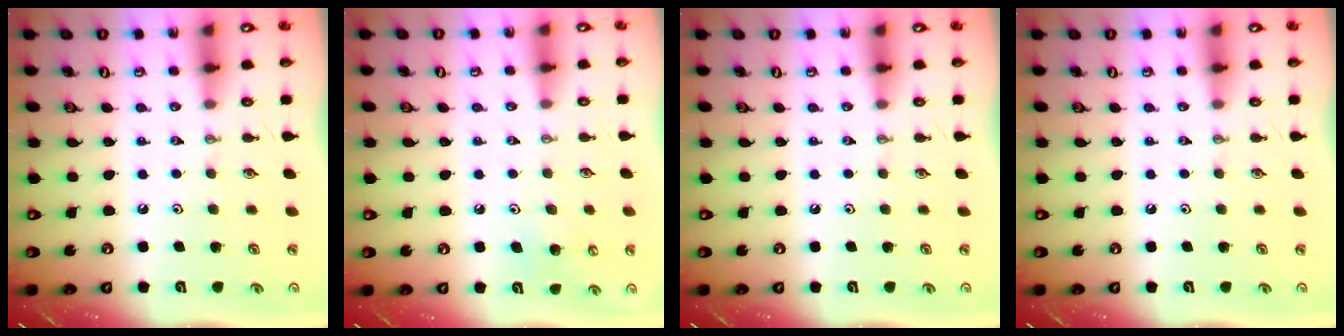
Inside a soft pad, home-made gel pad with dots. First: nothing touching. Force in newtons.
{"total": 7.8, "press": 7.6, "slide": 1.6}
{"total": 0.0}
{"total": 0.0}